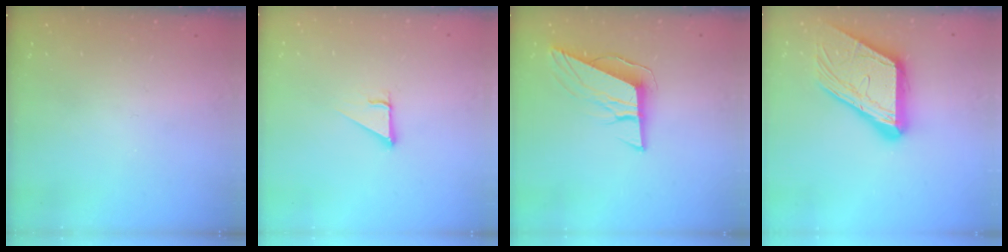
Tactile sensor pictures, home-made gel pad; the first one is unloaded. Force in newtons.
{"total": 2.9, "press": 2.8, "slide": 0.2}
{"total": 10.0, "press": 9.7, "slide": 2.5}
{"total": 17.8, "press": 17.7, "slide": 1.8}